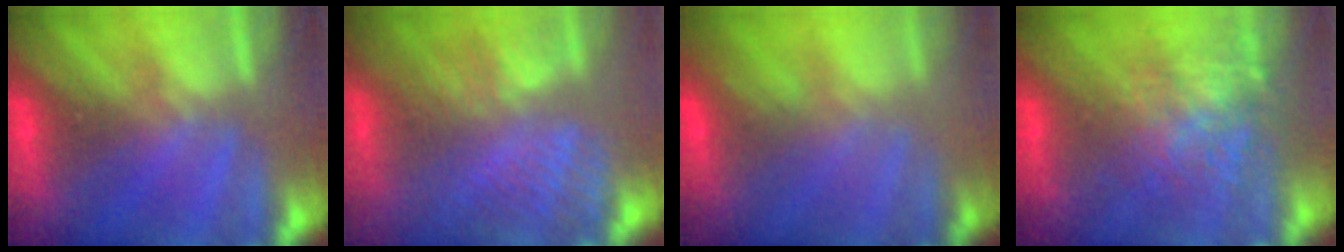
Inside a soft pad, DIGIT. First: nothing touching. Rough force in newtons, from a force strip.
{"total": 5.0}
{"total": 2.9}
{"total": 7.9}